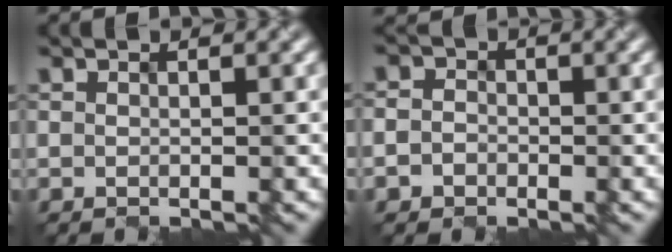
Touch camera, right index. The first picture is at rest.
{"total": 1.7, "force": [-1.1, 1.3, -0.1], "torque": [0.008, 0.000, -0.019]}